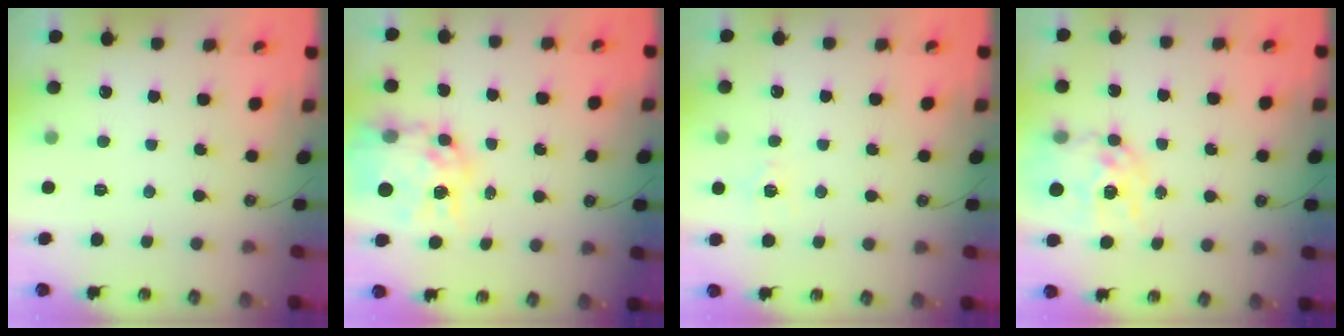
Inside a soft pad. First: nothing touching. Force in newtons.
{"total": 14.5, "press": 14.4, "slide": 1.6}
{"total": 5.1, "press": 5.1, "slide": 0.4}
{"total": 11.9, "press": 11.8, "slide": 1.1}